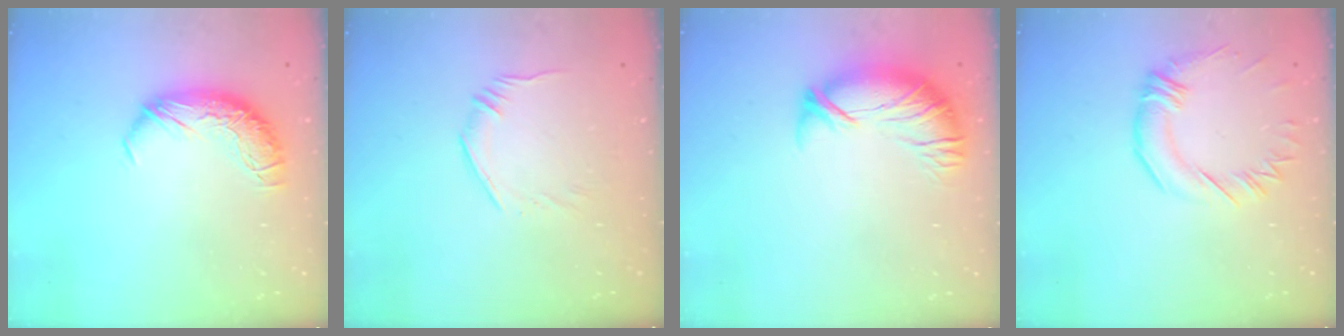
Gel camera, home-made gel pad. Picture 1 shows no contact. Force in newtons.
{"total": 5.2, "press": 4.9, "slide": 1.8}
{"total": 3.5, "press": 2.5, "slide": 2.4}
{"total": 0.9, "press": 0.0, "slide": 0.9}